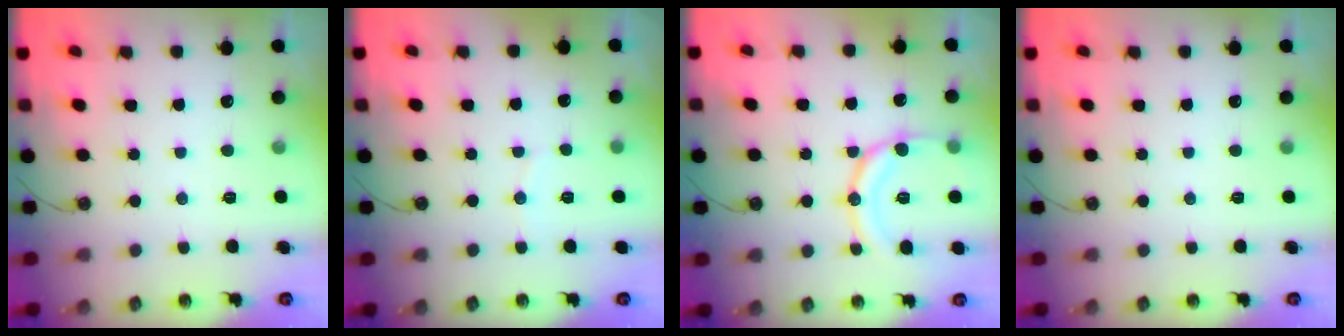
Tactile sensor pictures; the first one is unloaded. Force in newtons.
{"total": 3.0, "press": 2.9, "slide": 0.7}
{"total": 14.7, "press": 14.5, "slide": 1.8}
{"total": 0.0}